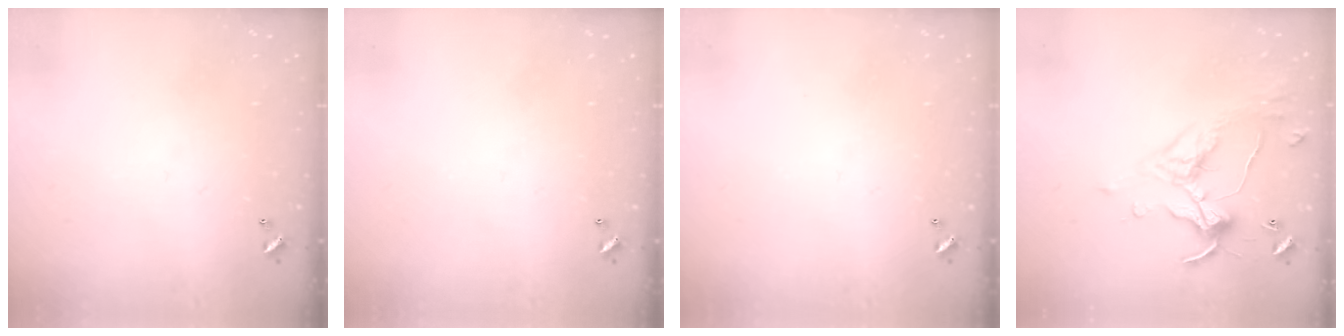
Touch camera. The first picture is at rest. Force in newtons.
{"total": 0.0}
{"total": 0.0}
{"total": 1.5, "press": 1.5, "slide": 0.2}